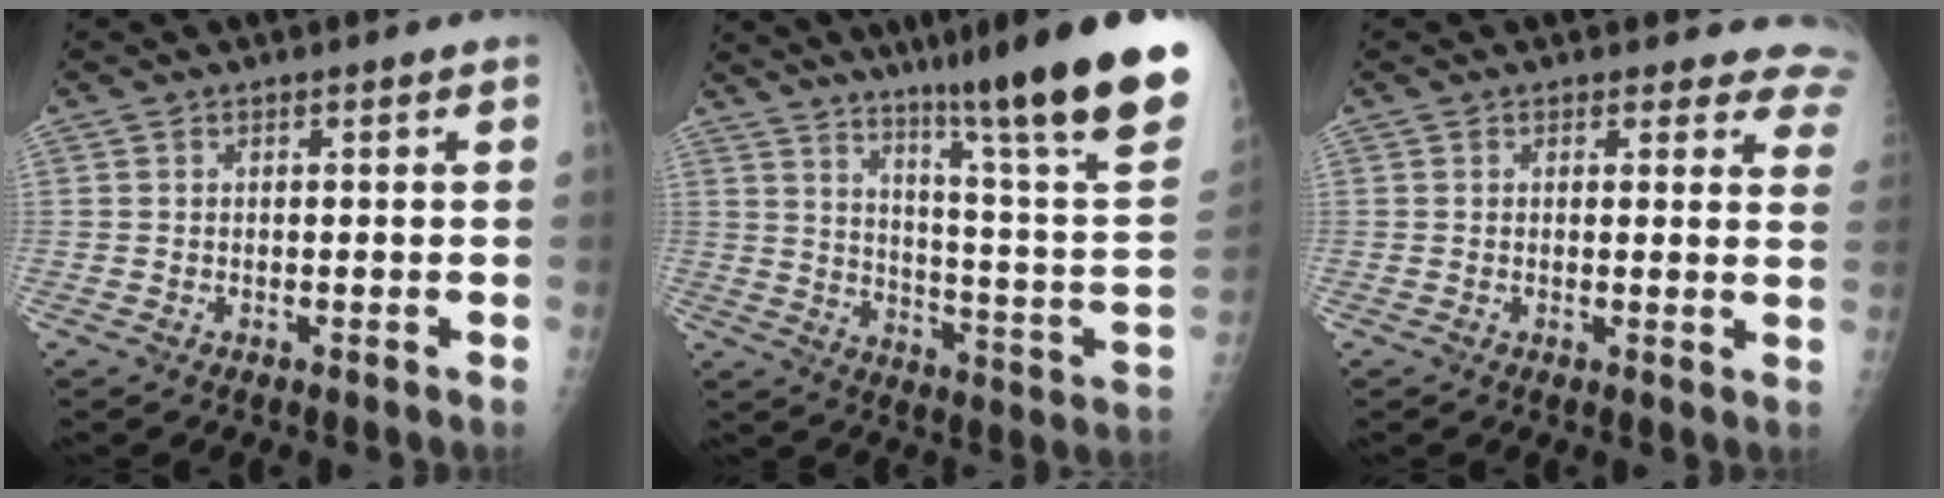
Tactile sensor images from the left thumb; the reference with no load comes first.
{"total": 28.4, "force": [20.2, 1.4, 20.0], "torque": [-0.258, -0.107, 0.288]}
{"total": 8.8, "force": [7.9, 3.6, 1.4], "torque": [0.040, -0.032, 0.052]}